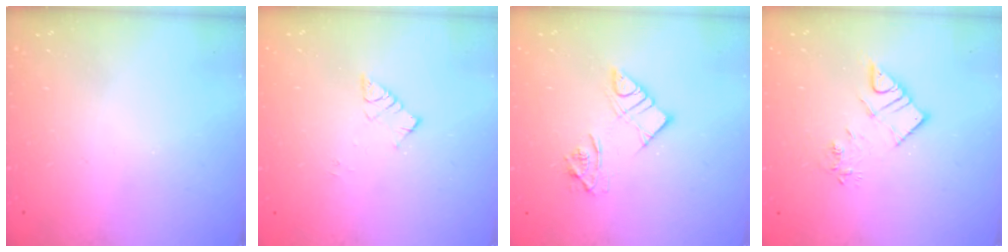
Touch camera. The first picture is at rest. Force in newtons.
{"total": 5.6, "press": 5.6, "slide": 0.2}
{"total": 10.3, "press": 10.2, "slide": 1.0}
{"total": 8.4, "press": 8.4, "slide": 0.9}